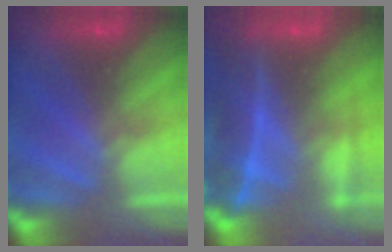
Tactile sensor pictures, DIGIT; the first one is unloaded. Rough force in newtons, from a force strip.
{"total": 5.6}